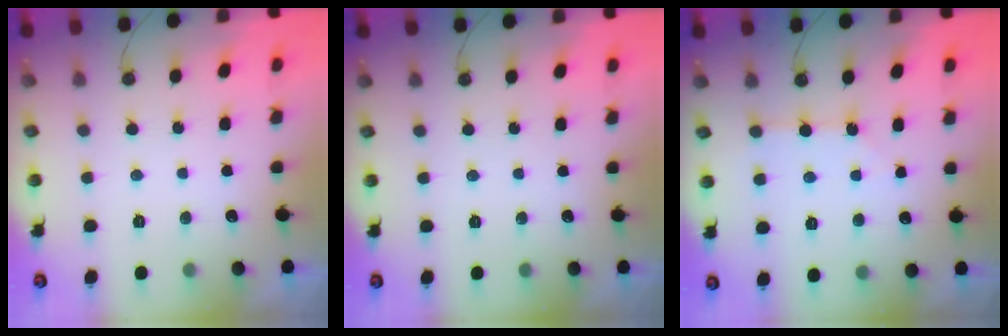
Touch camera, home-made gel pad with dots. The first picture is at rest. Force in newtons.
{"total": 0.0}
{"total": 2.1, "press": 2.1, "slide": 0.4}